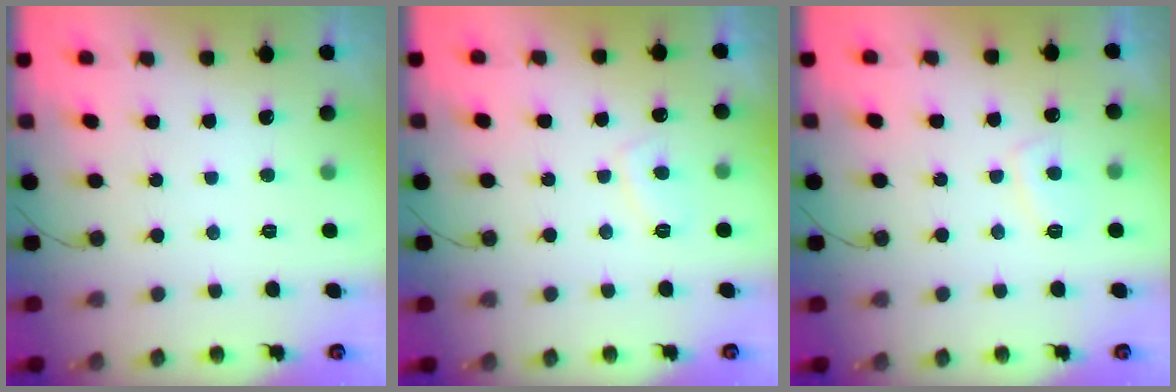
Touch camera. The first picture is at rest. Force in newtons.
{"total": 3.1, "press": 3.1, "slide": 0.7}
{"total": 3.5, "press": 3.4, "slide": 0.8}